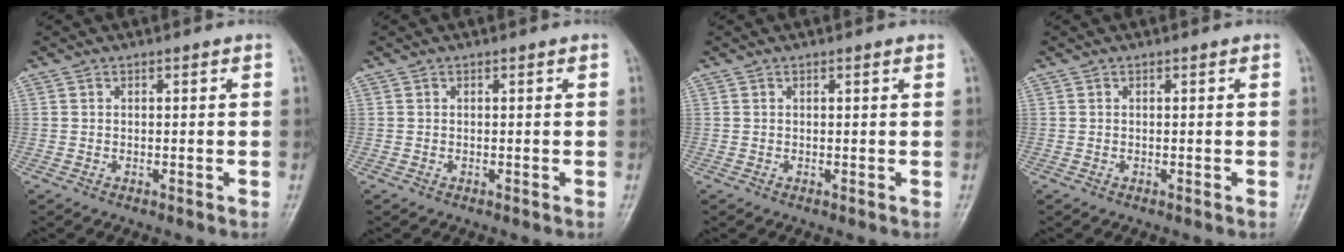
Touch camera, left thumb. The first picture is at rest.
{"total": 0.0}
{"total": 0.6, "force": [0.4, 0.0, 0.4], "torque": [-0.007, 0.001, 0.005]}
{"total": 0.0}